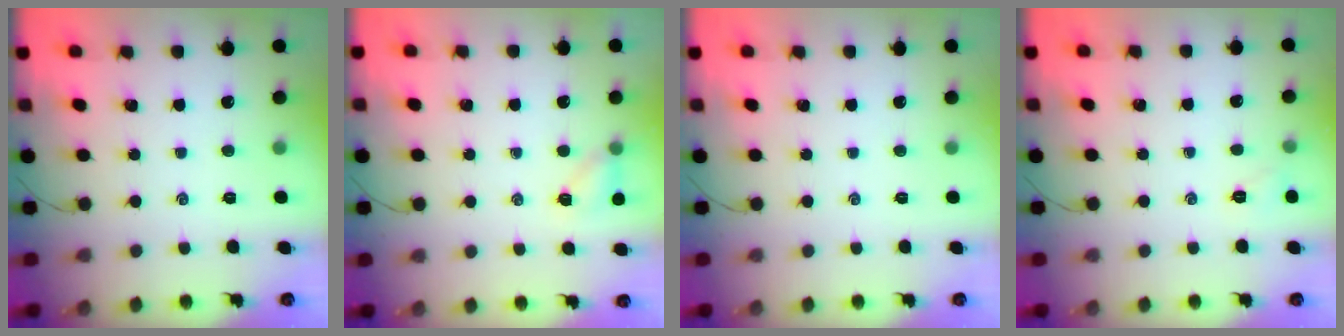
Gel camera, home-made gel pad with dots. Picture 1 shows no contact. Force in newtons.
{"total": 5.1, "press": 4.8, "slide": 1.5}
{"total": 0.0}
{"total": 4.2, "press": 4.1, "slide": 1.2}